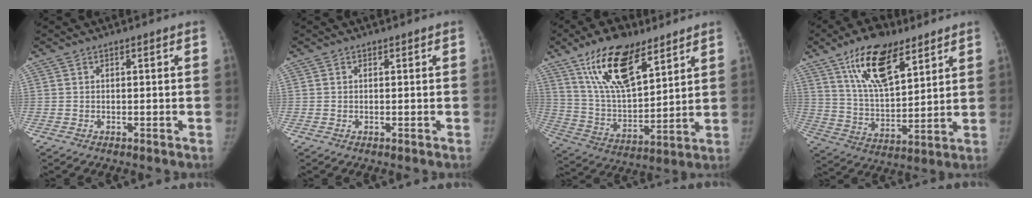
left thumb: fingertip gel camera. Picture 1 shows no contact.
{"total": 0.0}
{"total": 18.2, "force": [11.1, 7.8, 12.1], "torque": [-0.184, -0.050, 0.208]}
{"total": 15.9, "force": [9.6, 6.8, 10.7], "torque": [-0.158, -0.045, 0.174]}